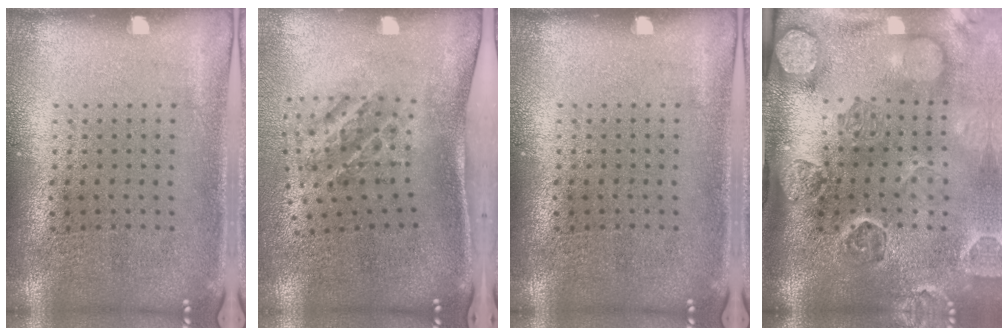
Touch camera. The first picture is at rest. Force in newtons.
{"total": 1.5, "press": 1.2, "slide": 0.9}
{"total": 0.0}
{"total": 4.7, "press": 3.4, "slide": 3.2}